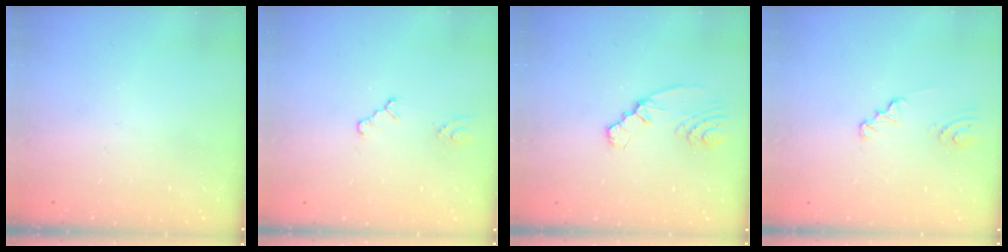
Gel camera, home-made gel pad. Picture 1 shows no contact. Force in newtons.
{"total": 2.0, "press": 2.0, "slide": 0.4}
{"total": 2.7, "press": 2.6, "slide": 0.8}
{"total": 1.9, "press": 1.9, "slide": 0.3}